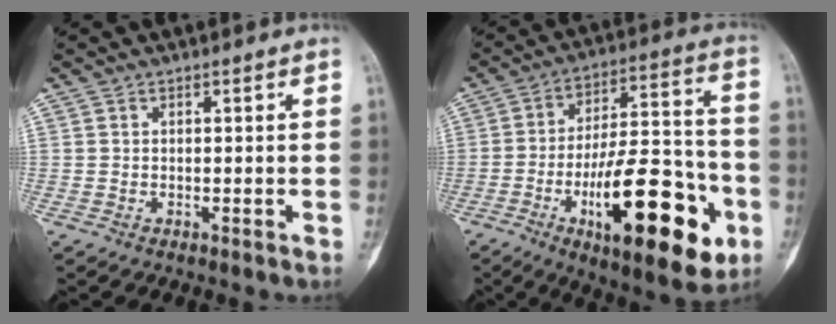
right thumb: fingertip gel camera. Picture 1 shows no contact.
{"total": 26.2, "force": [-9.8, 9.4, 22.4], "torque": [-0.318, 0.041, -0.142]}